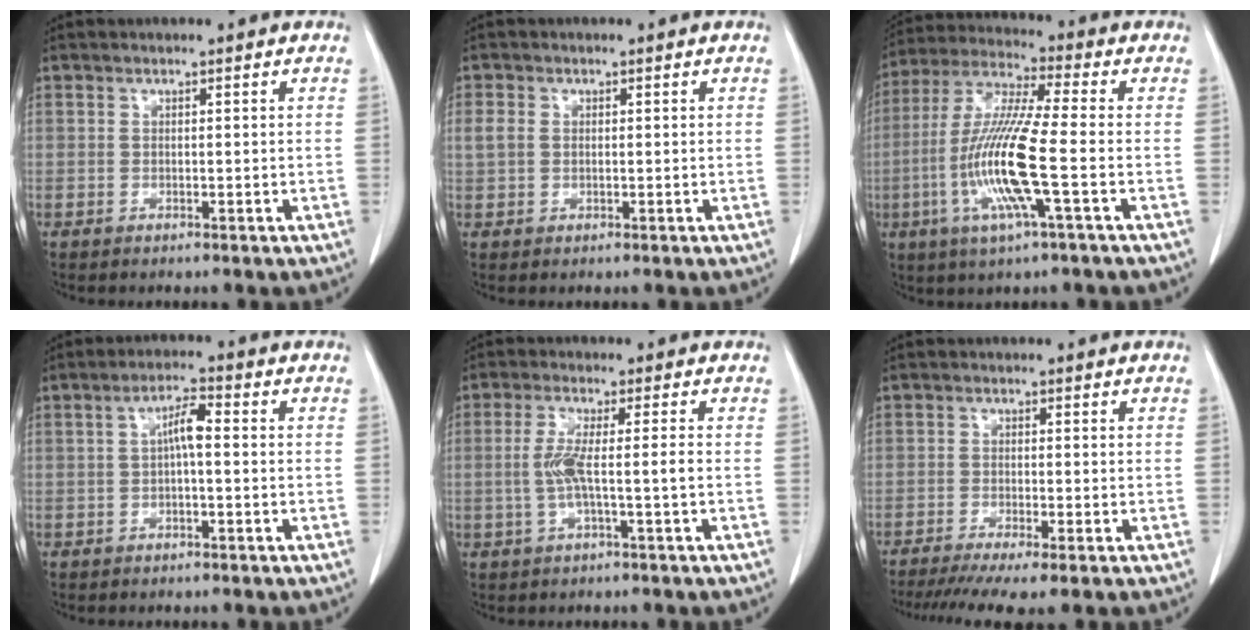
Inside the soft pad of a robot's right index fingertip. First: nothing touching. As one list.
[{"total": 2.1, "force": [0.4, 1.7, 1.2], "torque": [-0.035, 0.010, 0.010]}, {"total": 13.7, "force": [-3.3, 0.2, 13.4], "torque": [-0.282, -0.011, -0.073]}, {"total": 3.8, "force": [0.0, 0.7, 3.7], "torque": [-0.067, 0.011, -0.001]}, {"total": 4.9, "force": [-0.9, -0.3, 4.8], "torque": [-0.102, 0.002, -0.017]}, {"total": 8.6, "force": [-6.5, 0.2, 5.5], "torque": [-0.081, -0.016, -0.104]}]